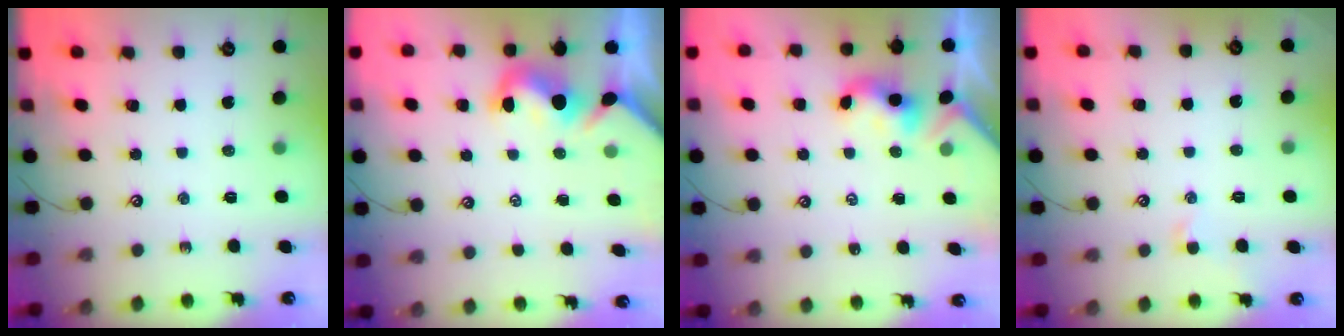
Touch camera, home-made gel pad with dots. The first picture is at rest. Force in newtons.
{"total": 1.5, "press": 1.2, "slide": 0.9}
{"total": 2.4, "press": 2.3, "slide": 0.2}
{"total": 1.0, "press": 0.8, "slide": 0.6}